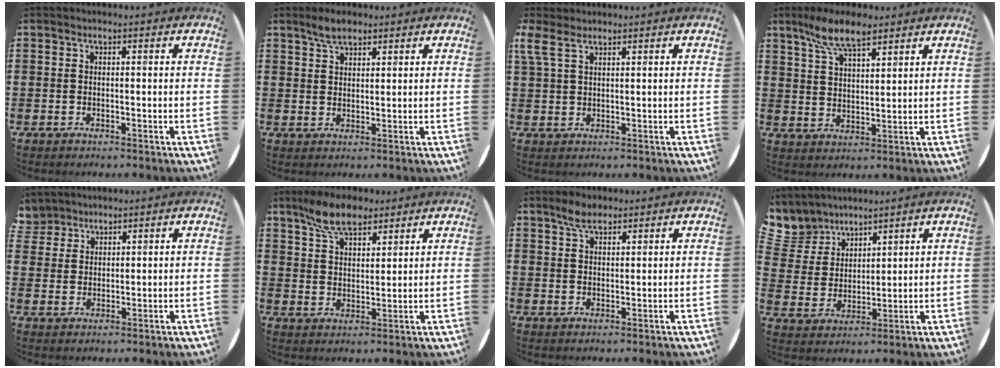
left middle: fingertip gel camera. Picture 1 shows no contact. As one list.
[{"total": 3.1, "force": [2.6, 1.2, 1.4], "torque": [-0.023, 0.003, 0.046]}, {"total": 2.6, "force": [2.0, 0.9, 1.4], "torque": [-0.032, 0.003, 0.038]}, {"total": 7.8, "force": [6.0, 2.5, 4.3], "torque": [-0.099, -0.004, 0.110]}, {"total": 3.4, "force": [3.1, 1.4, -0.2], "torque": [-0.005, -0.006, 0.062]}, {"total": 7.7, "force": [6.1, 3.2, 3.5], "torque": [-0.077, -0.005, 0.113]}, {"total": 3.5, "force": [2.8, 1.3, 1.6], "torque": [-0.027, 0.003, 0.048]}, {"total": 6.0, "force": [5.4, 2.6, -0.2], "torque": [-0.025, -0.025, 0.104]}]